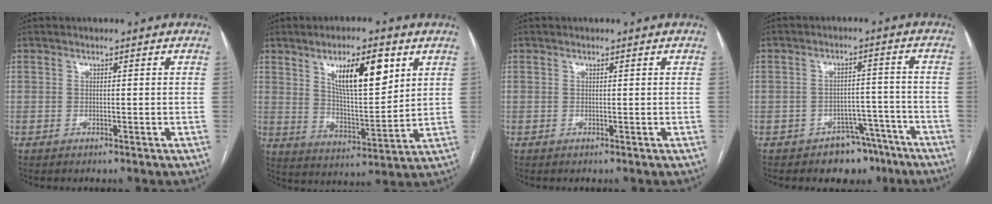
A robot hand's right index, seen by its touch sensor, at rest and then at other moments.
{"total": 12.3, "force": [5.9, 3.2, 10.4], "torque": [-0.175, -0.002, 0.106]}
{"total": 0.0}
{"total": 6.7, "force": [-4.9, 4.4, 1.1], "torque": [0.009, 0.033, -0.064]}